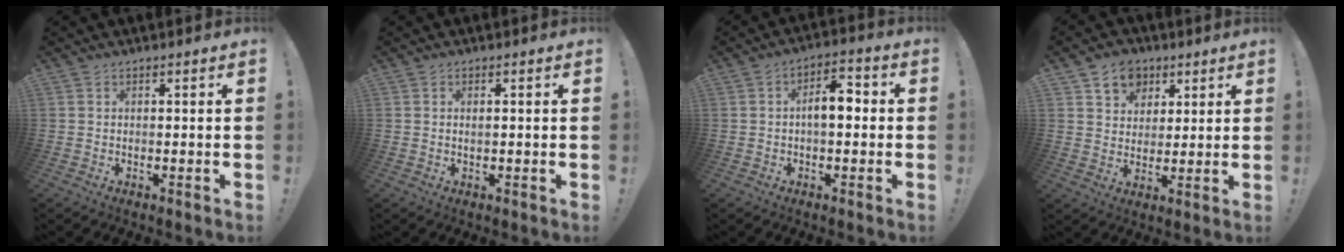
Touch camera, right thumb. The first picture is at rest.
{"total": 0.9, "force": [0.0, 0.2, 0.9], "torque": [-0.022, 0.003, 0.000]}
{"total": 7.8, "force": [-0.3, 3.8, 6.8], "torque": [-0.100, 0.014, -0.009]}
{"total": 8.9, "force": [4.6, 7.2, 2.4], "torque": [-0.032, -0.026, 0.091]}